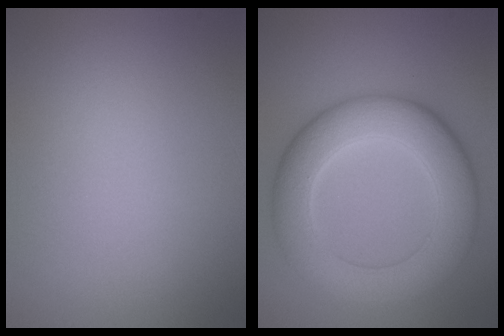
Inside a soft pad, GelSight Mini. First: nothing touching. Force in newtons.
{"total": 8.5, "press": 8.5, "slide": 0.2}